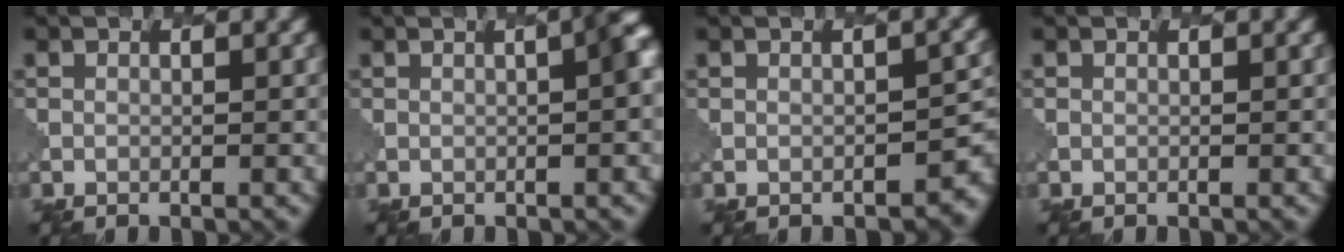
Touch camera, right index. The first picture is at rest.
{"total": 3.6, "force": [0.3, 0.8, 3.5], "torque": [-0.033, 0.014, 0.002]}
{"total": 3.9, "force": [-1.8, 2.2, 2.8], "torque": [-0.026, -0.007, -0.023]}
{"total": 0.0}